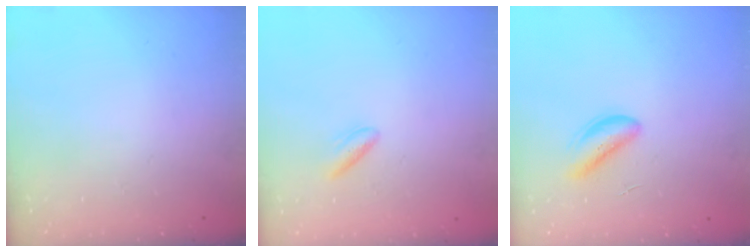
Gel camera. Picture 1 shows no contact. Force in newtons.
{"total": 3.7, "press": 3.6, "slide": 0.9}
{"total": 2.7, "press": 2.7, "slide": 0.3}